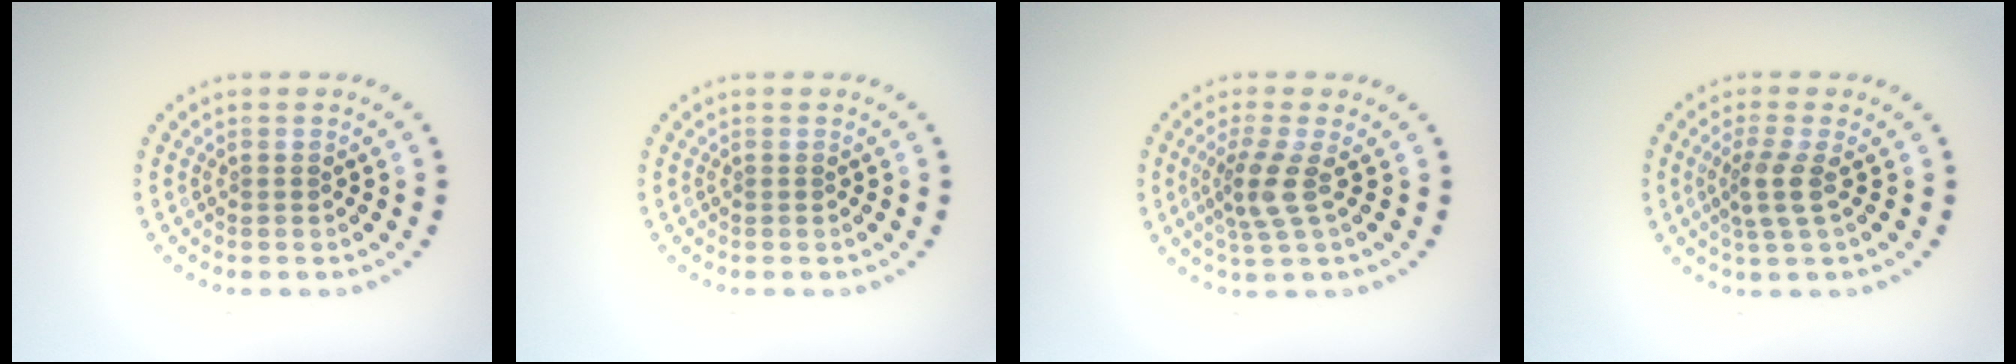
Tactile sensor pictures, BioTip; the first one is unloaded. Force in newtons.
{"total": 0.0}
{"total": 3.0, "press": 2.2, "slide": 2.0}
{"total": 2.4, "press": 1.9, "slide": 1.5}